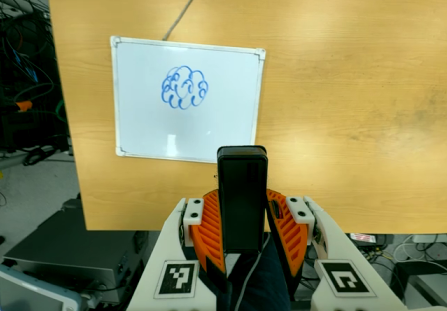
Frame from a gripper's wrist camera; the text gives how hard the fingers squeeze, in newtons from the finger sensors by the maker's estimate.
{"total": 5.4, "left": 4.6, "right": 6.2}